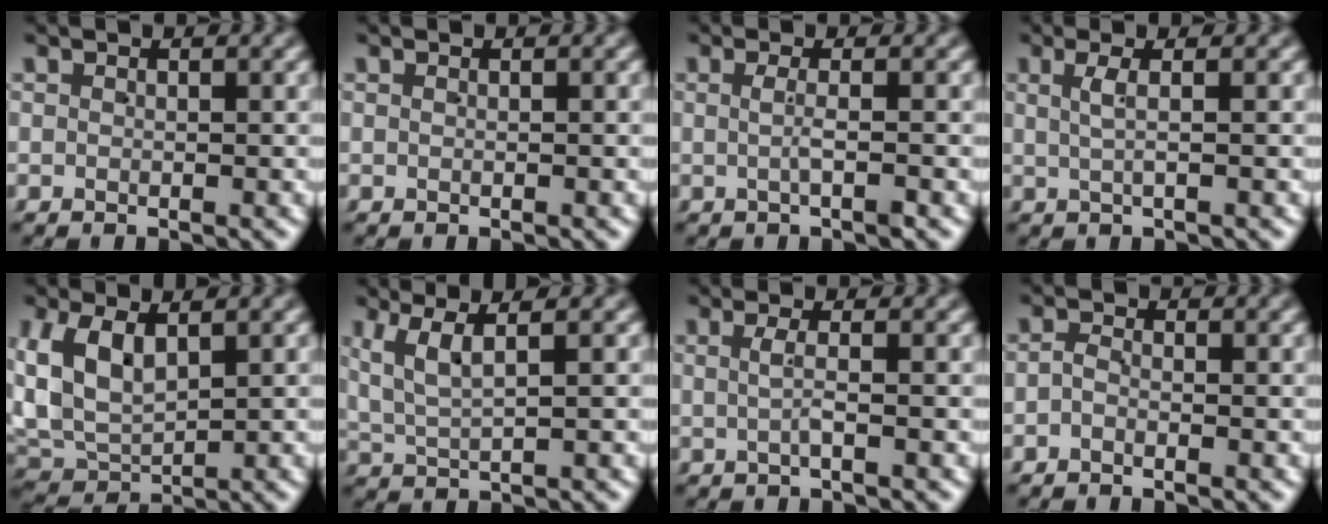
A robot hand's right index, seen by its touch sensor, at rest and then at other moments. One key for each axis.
{"total": 0.0}
{"total": 1.4, "fx": -0.5, "fy": -0.3, "fz": 1.3, "tx": -0.027, "ty": -0.002, "tz": -0.004}
{"total": 1.7, "fx": 0.6, "fy": -0.1, "fz": 1.6, "tx": -0.028, "ty": 0.004, "tz": 0.013}
{"total": 8.4, "fx": 1.2, "fy": 6.9, "fz": 4.5, "tx": -0.139, "ty": -0.018, "tz": 0.026}
{"total": 3.5, "fx": 1.8, "fy": 1.6, "fz": 2.6, "tx": -0.058, "ty": -0.002, "tz": 0.039}
{"total": 1.4, "fx": -0.2, "fy": -0.3, "fz": 1.4, "tx": -0.029, "ty": -0.001, "tz": 0.000}
{"total": 0.9, "fx": -0.9, "fy": 0.2, "fz": 0.2, "tx": -0.002, "ty": 0.000, "tz": -0.019}